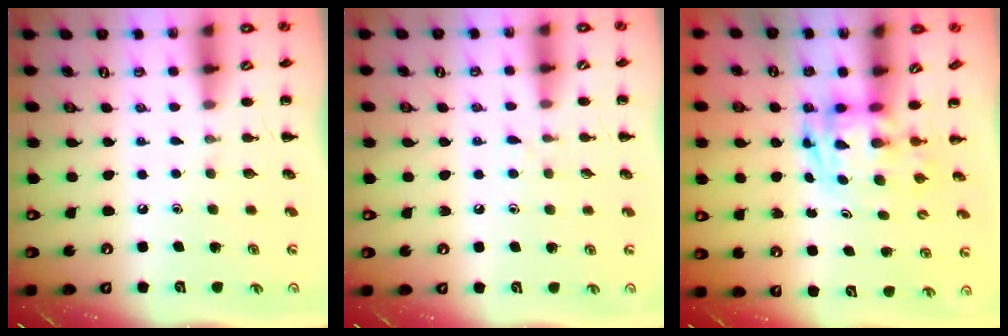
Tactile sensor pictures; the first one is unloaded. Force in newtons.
{"total": 4.8, "press": 4.4, "slide": 1.9}
{"total": 2.7, "press": 2.7, "slide": 0.5}